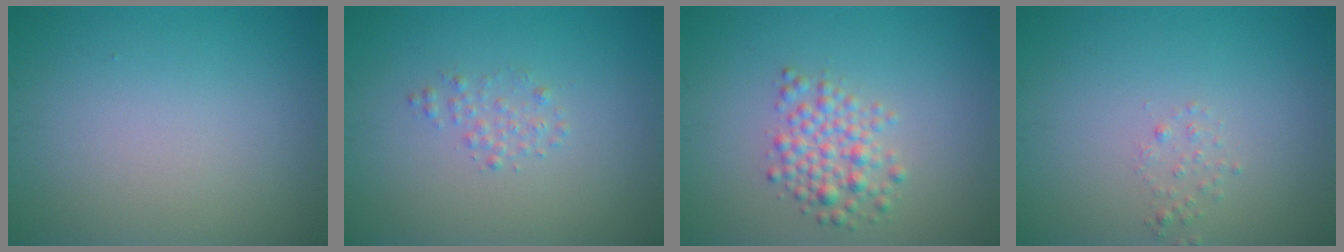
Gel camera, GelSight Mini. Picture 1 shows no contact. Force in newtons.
{"total": 1.1, "press": 1.1, "slide": 0.1}
{"total": 3.0, "press": 3.0, "slide": 0.2}
{"total": 0.8, "press": 0.8, "slide": 0.1}